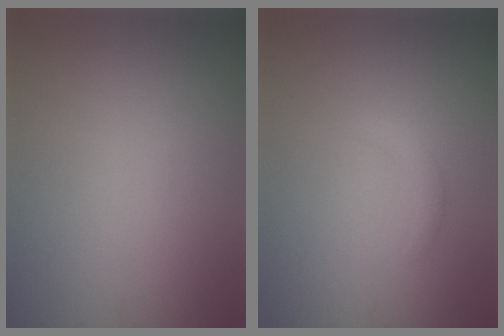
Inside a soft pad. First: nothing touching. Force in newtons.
{"total": 1.2, "press": 1.2, "slide": 0.0}